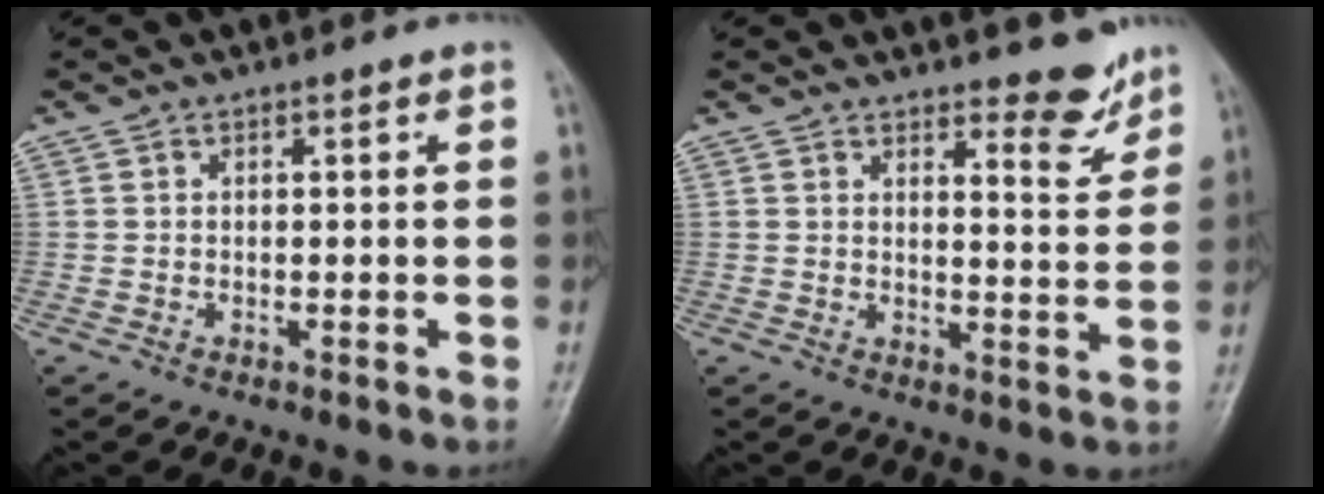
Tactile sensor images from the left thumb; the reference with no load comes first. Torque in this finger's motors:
{"motor_torque": [0.14, 0.01, -0.02, -0.15, -0.06]}